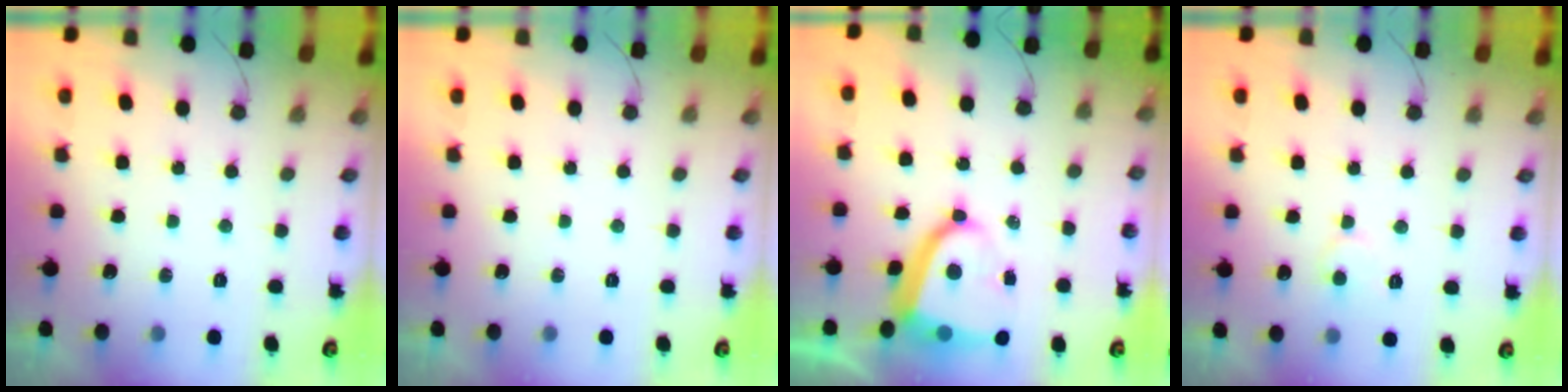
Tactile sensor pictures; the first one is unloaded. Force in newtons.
{"total": 0.0}
{"total": 10.3, "press": 10.2, "slide": 1.6}
{"total": 5.5, "press": 5.4, "slide": 0.5}